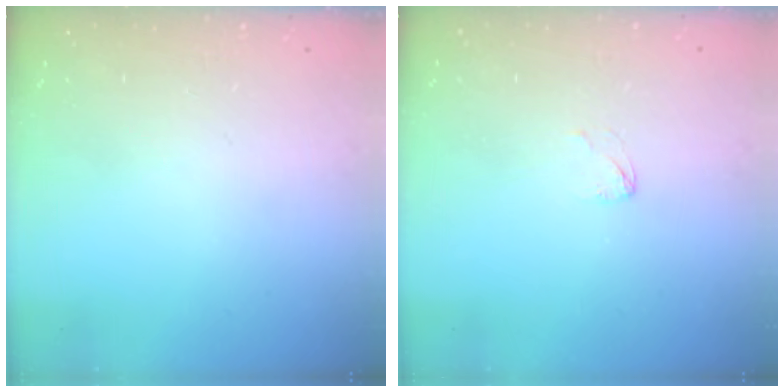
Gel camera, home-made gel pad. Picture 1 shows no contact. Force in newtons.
{"total": 2.7, "press": 2.7, "slide": 0.2}